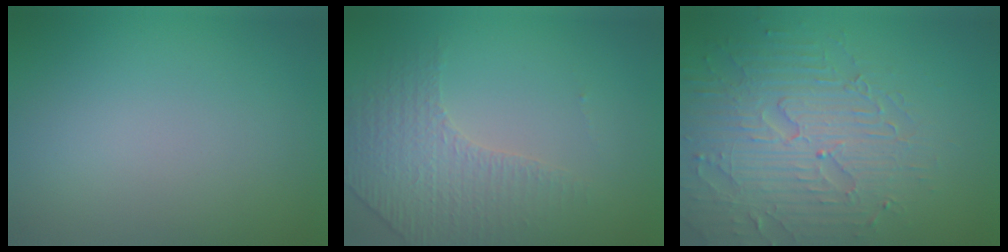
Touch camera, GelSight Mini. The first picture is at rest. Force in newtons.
{"total": 4.4, "press": 3.0, "slide": 3.3}
{"total": 6.5, "press": 5.4, "slide": 3.6}